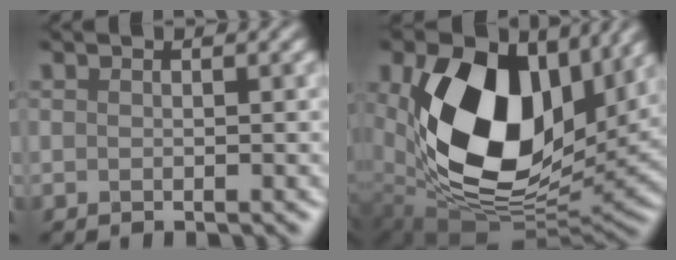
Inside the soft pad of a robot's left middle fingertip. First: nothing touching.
{"total": 14.9, "force": [4.3, 10.1, 10.1], "torque": [-0.205, -0.018, 0.082]}